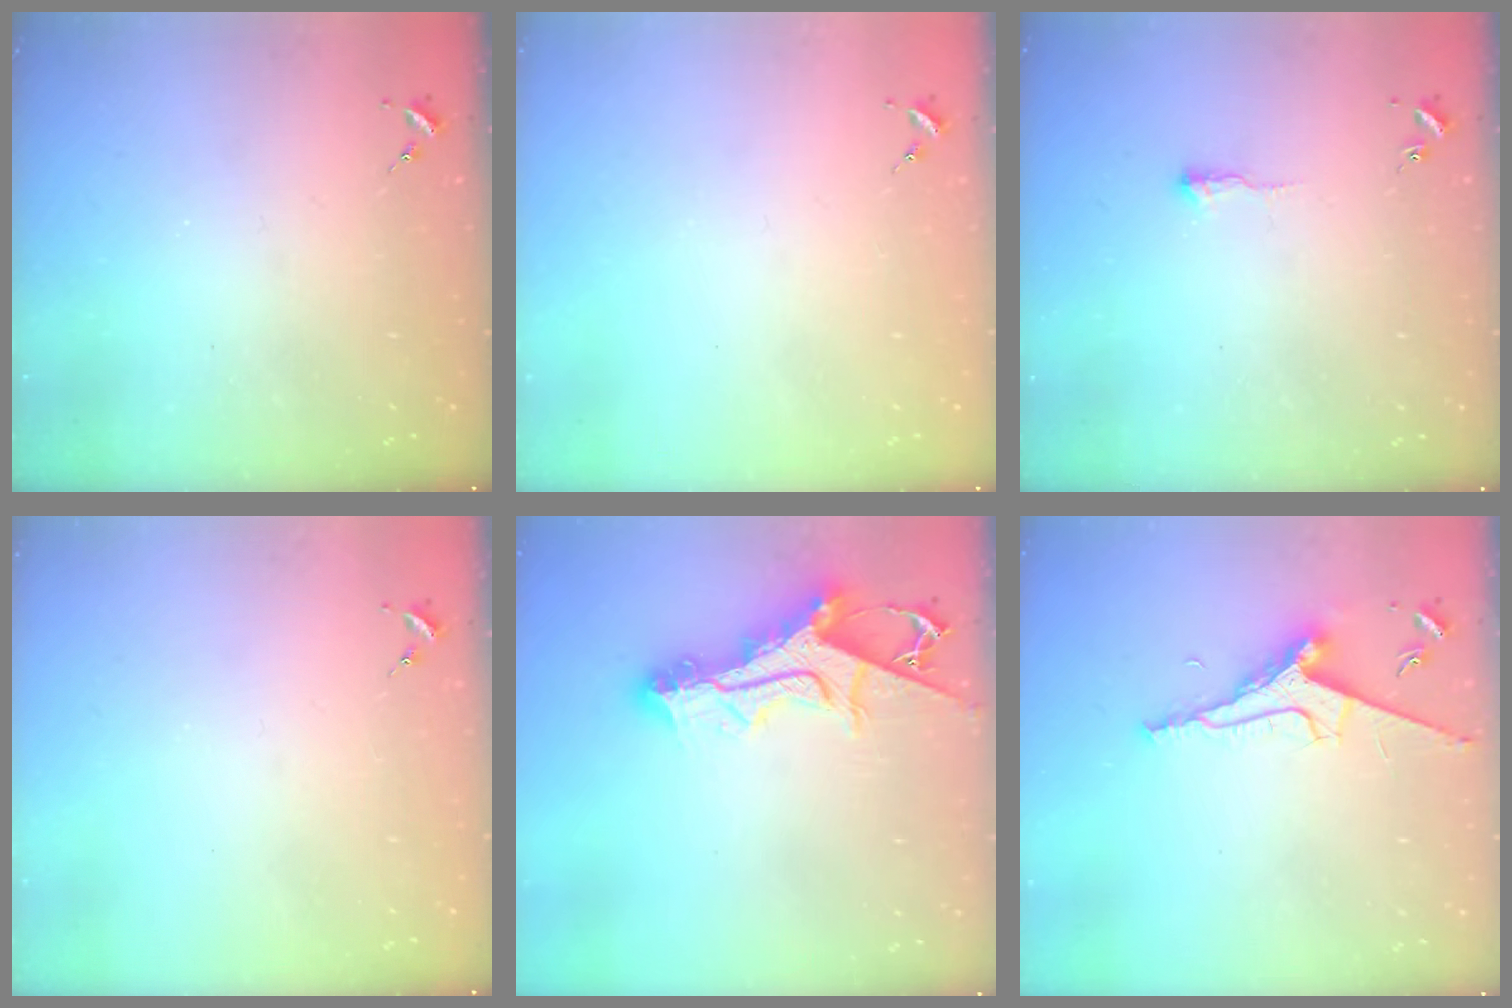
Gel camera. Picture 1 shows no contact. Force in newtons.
{"total": 0.0}
{"total": 2.9, "press": 2.9, "slide": 0.6}
{"total": 0.0}
{"total": 15.2, "press": 15.1, "slide": 0.7}
{"total": 9.3, "press": 9.2, "slide": 1.2}